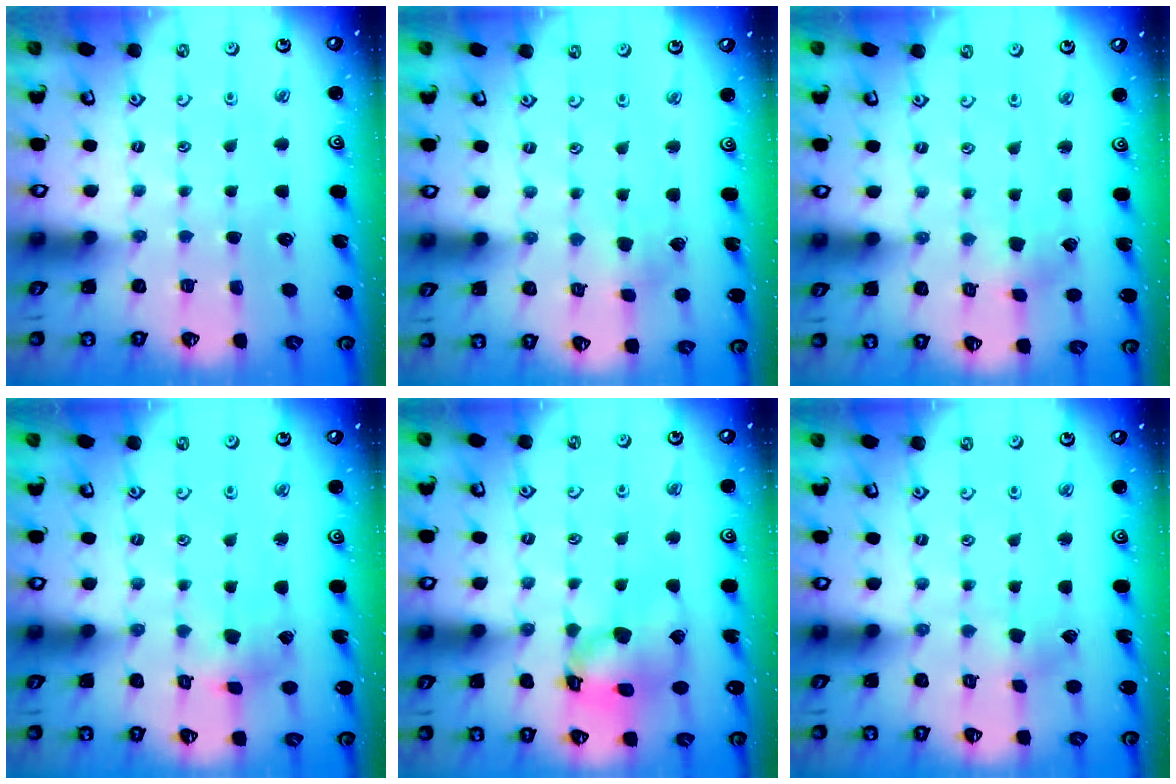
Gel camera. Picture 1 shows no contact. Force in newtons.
{"total": 2.8, "press": 2.7, "slide": 0.6}
{"total": 1.8, "press": 1.8, "slide": 0.2}
{"total": 2.3, "press": 2.3, "slide": 0.5}
{"total": 13.2, "press": 13.1, "slide": 1.8}
{"total": 1.6, "press": 1.6, "slide": 0.2}